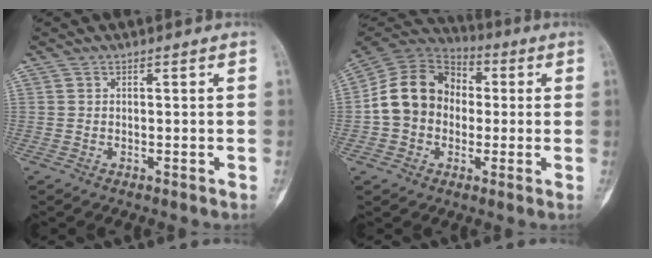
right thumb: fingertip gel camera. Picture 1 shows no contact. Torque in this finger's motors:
{"motor_torque": [1.88, 1.79, 1.50, -0.09, 0.11]}